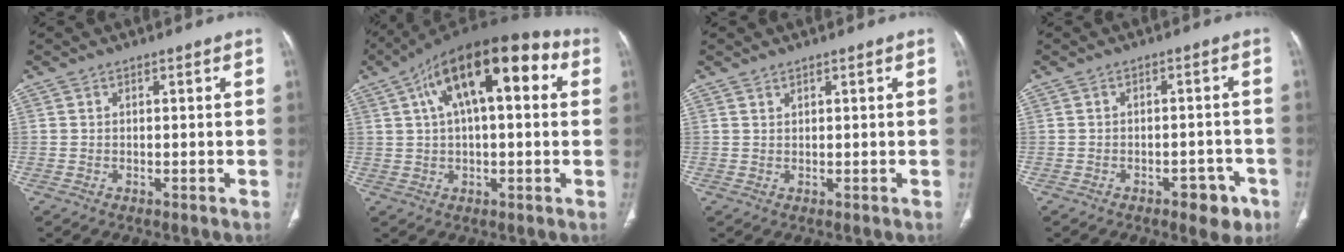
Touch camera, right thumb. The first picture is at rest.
{"total": 19.7, "force": [6.3, 8.5, 16.6], "torque": [-0.248, 0.038, 0.093]}
{"total": 0.6, "force": [0.6, 0.1, 0.1], "torque": [-0.003, -0.006, 0.012]}
{"total": 5.5, "force": [-3.1, 2.9, 3.6], "torque": [-0.023, 0.019, -0.035]}